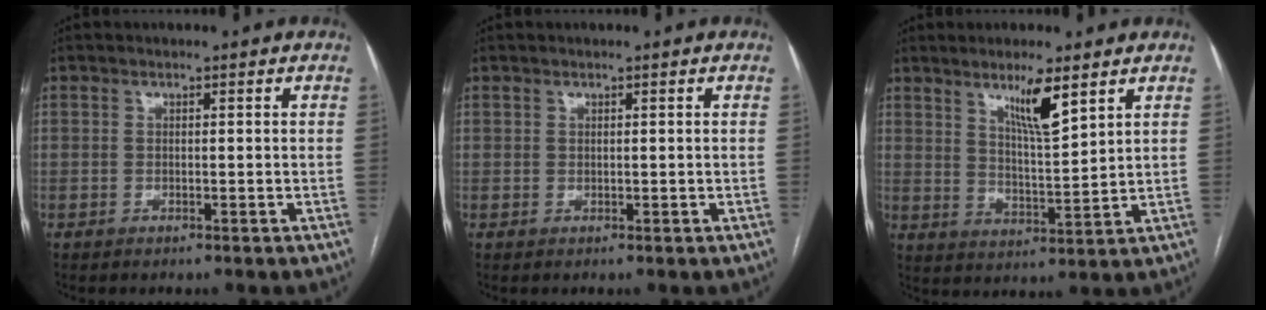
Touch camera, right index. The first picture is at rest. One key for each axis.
{"total": 0.0}
{"total": 7.4, "fx": 4.6, "fy": 0.7, "fz": 5.7, "tx": -0.104, "ty": -0.012, "tz": 0.083}